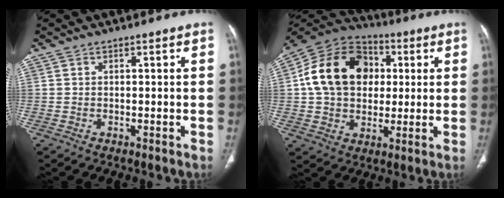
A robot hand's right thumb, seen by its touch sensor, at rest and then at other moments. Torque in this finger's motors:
{"motor_torque": [1.22, 2.99, 0.90, -0.48, 0.16]}